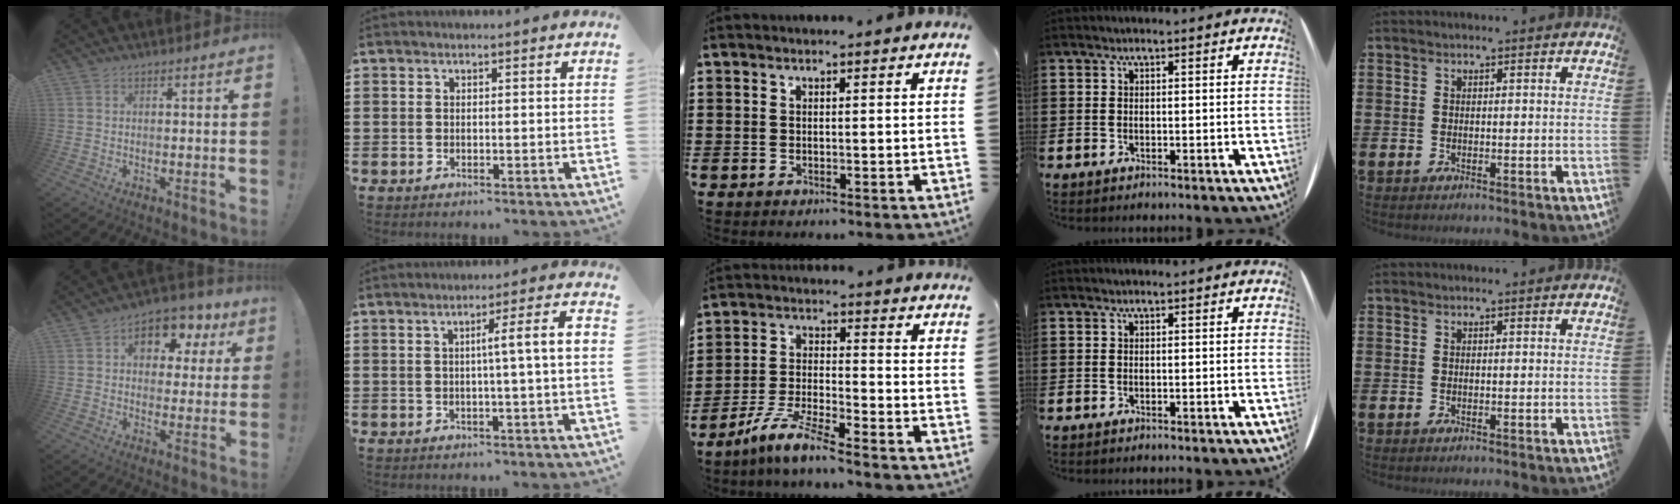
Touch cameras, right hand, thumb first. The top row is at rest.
{"thumb": {"total": 10.7, "force": [3.9, 7.3, 6.8], "torque": [-0.079, -0.013, 0.068]}, "index": {"total": 5.5, "force": [0.0, -0.4, 5.4], "torque": [-0.089, -0.008, -0.008]}, "middle": {"total": 6.9, "force": [-5.8, 0.2, 3.7], "torque": [-0.087, -0.012, -0.115]}}